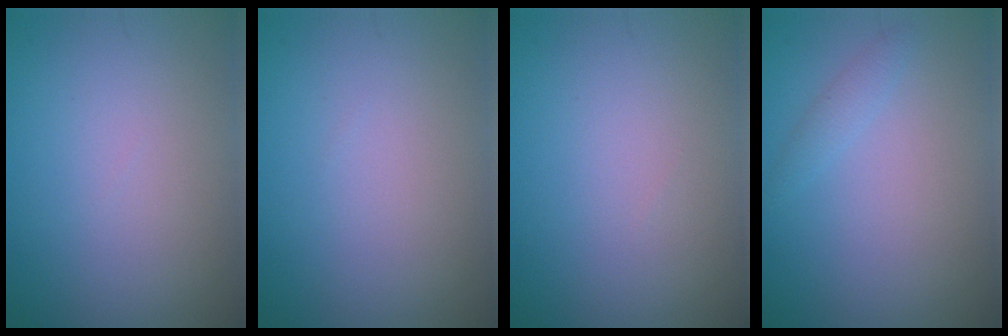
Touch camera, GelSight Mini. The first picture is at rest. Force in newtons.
{"total": 0.0}
{"total": 0.0}
{"total": 1.0, "press": 1.0, "slide": 0.1}